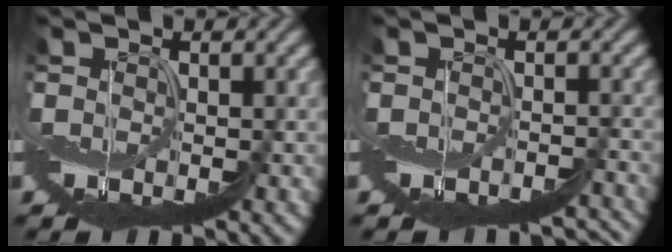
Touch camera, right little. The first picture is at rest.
{"total": 5.0, "force": [-4.3, 2.2, 1.2], "torque": [-0.014, 0.012, -0.034]}